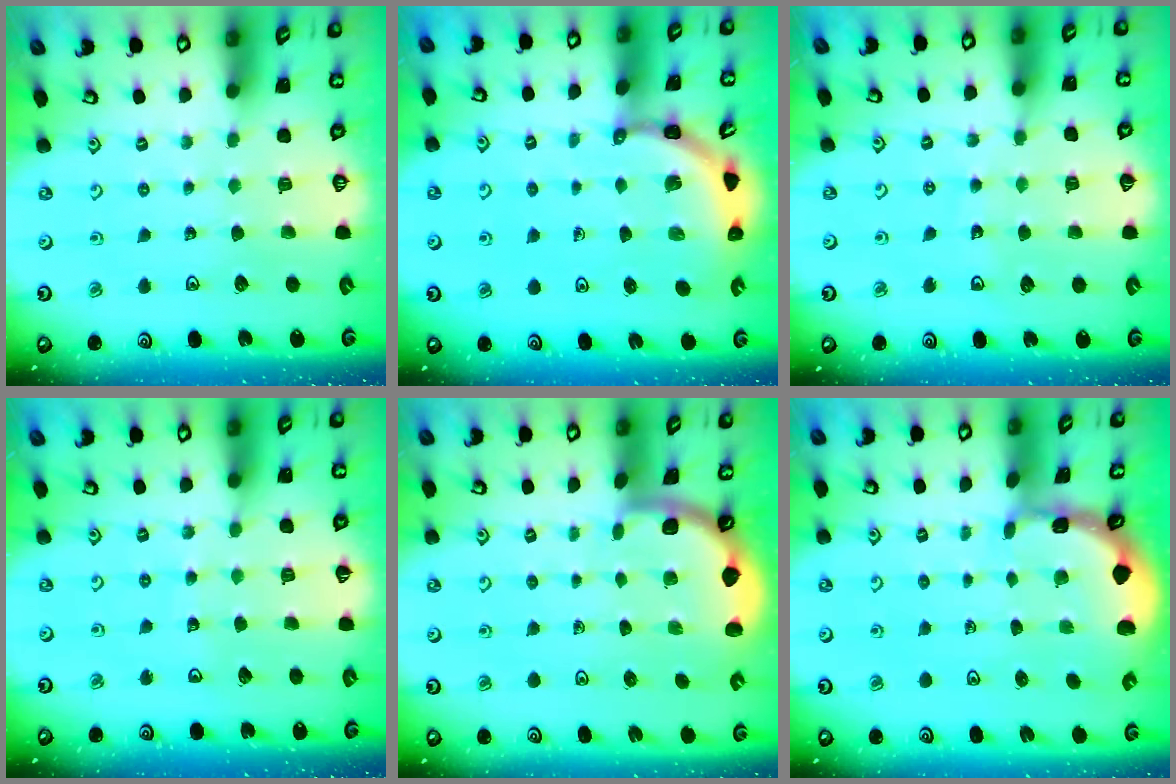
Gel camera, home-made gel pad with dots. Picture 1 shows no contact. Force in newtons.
{"total": 3.5, "press": 3.5, "slide": 0.2}
{"total": 7.1, "press": 6.6, "slide": 2.6}
{"total": 3.9, "press": 3.9, "slide": 0.2}
{"total": 1.7, "press": 1.7, "slide": 0.1}
{"total": 2.7, "press": 2.7, "slide": 0.3}